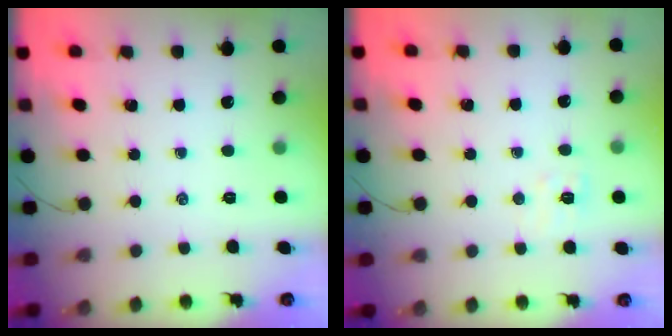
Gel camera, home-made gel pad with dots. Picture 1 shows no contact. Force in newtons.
{"total": 5.7, "press": 5.6, "slide": 1.3}